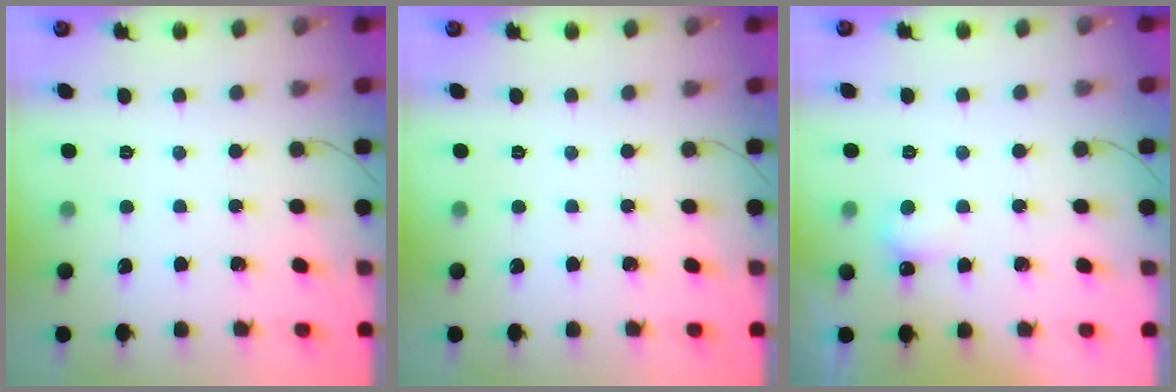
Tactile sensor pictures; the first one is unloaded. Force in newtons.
{"total": 0.0}
{"total": 5.5, "press": 4.1, "slide": 3.7}